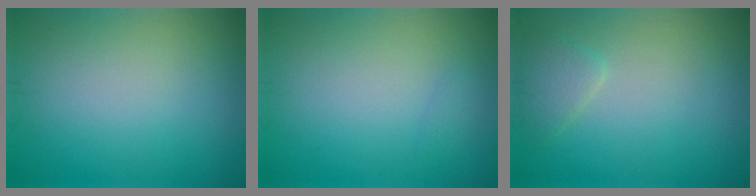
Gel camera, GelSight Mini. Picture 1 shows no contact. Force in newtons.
{"total": 0.5, "press": 0.5, "slide": 0.0}
{"total": 1.6, "press": 1.6, "slide": 0.2}